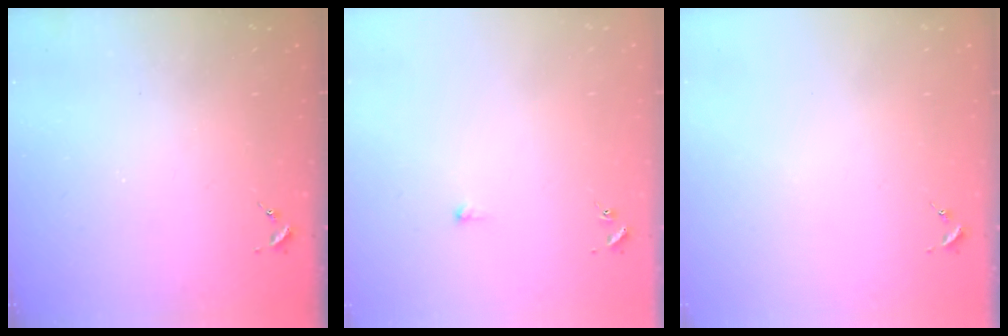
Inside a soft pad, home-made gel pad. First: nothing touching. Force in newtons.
{"total": 2.9, "press": 2.8, "slide": 0.6}
{"total": 0.0}